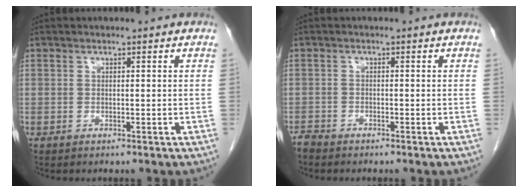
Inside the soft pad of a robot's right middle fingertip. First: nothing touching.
{"total": 1.4, "force": [-1.4, 0.1, 0.1], "torque": [-0.004, -0.004, -0.026]}